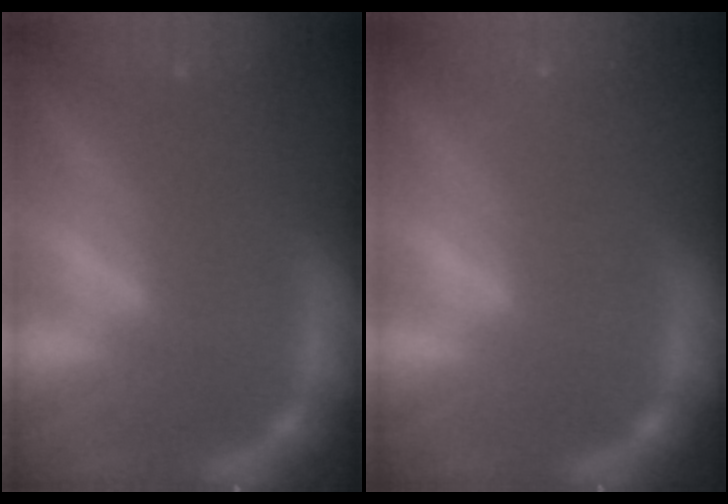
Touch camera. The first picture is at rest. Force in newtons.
{"total": 0.9}